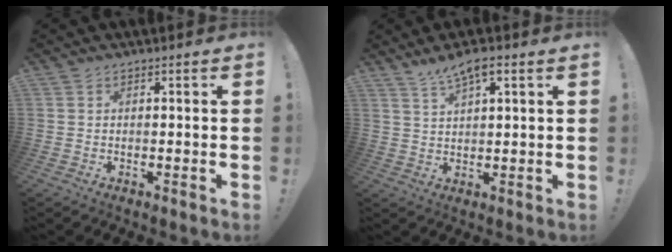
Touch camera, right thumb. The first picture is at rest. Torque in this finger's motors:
{"motor_torque": [-0.12, 0.15, 0.15, 0.00, 0.21]}